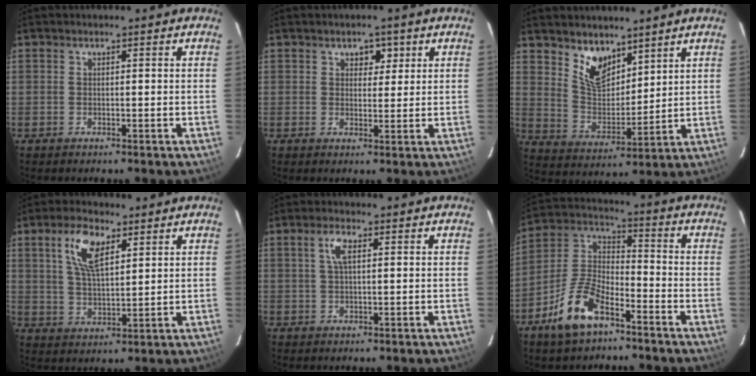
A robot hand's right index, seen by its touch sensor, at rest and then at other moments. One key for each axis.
{"total": 3.0, "fx": 1.5, "fy": 2.3, "fz": 1.3, "tx": -0.010, "ty": 0.005, "tz": 0.023}
{"total": 8.7, "fx": 6.2, "fy": 4.5, "fz": 4.2, "tx": -0.069, "ty": -0.001, "tz": 0.124}
{"total": 8.5, "fx": 4.0, "fy": 3.5, "fz": 6.6, "tx": -0.129, "ty": 0.012, "tz": 0.078}
{"total": 3.3, "fx": 1.0, "fy": 1.2, "fz": 2.9, "tx": -0.059, "ty": 0.007, "tz": 0.021}
{"total": 12.3, "fx": -7.4, "fy": 5.4, "fz": 8.2, "tx": -0.176, "ty": 0.015, "tz": -0.139}